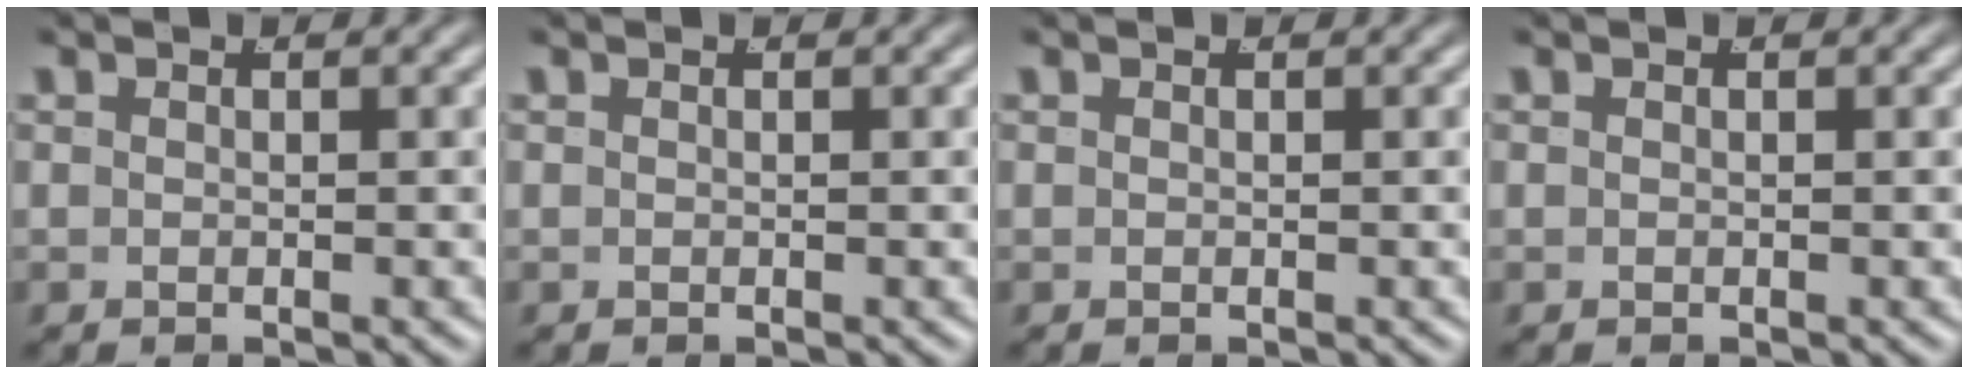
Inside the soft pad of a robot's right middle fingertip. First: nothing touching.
{"total": 0.0}
{"total": 0.0}
{"total": 0.0}